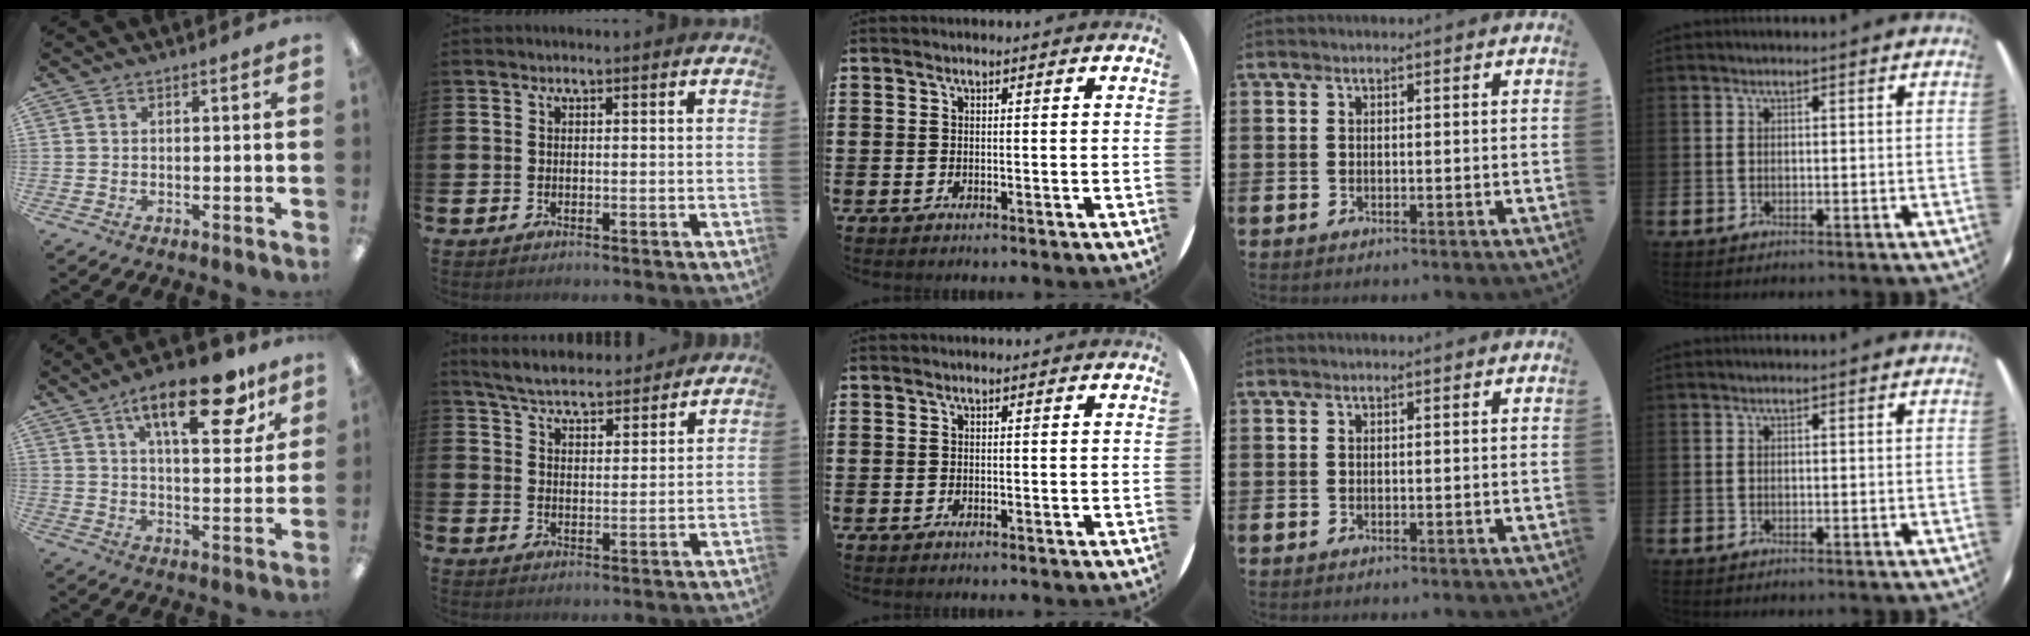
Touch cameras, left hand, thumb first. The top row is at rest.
{"thumb": {"total": 19.2, "force": [10.6, 7.7, 14.1], "torque": [-0.199, -0.043, 0.164]}, "index": {"total": 5.8, "force": [5.7, 0.9, 1.0], "torque": [-0.045, -0.031, 0.101]}}